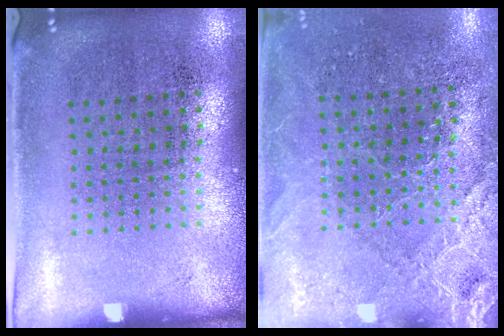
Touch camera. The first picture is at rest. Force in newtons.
{"total": 2.8, "press": 2.8, "slide": 0.2}